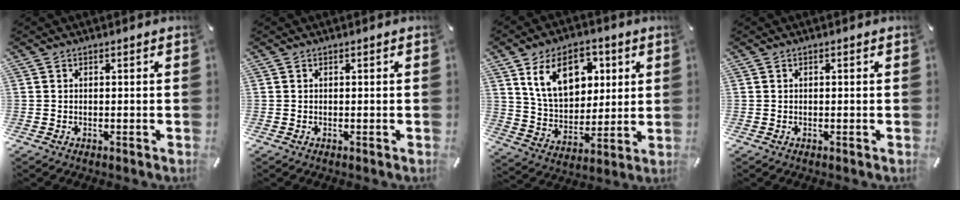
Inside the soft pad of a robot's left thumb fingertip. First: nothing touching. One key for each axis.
{"total": 0.0}
{"total": 14.6, "fx": 6.6, "fy": 10.0, "fz": 8.4, "tx": -0.153, "ty": -0.004, "tz": 0.124}
{"total": 0.0}